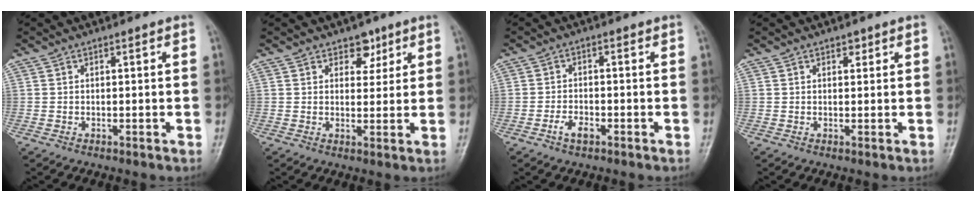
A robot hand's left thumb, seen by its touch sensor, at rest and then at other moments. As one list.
[{"total": 3.8, "force": [2.4, 2.6, 1.4], "torque": [0.009, -0.013, 0.034]}, {"total": 3.1, "force": [-1.7, 1.6, 2.0], "torque": [-0.035, 0.013, -0.030]}, {"total": 1.2, "force": [0.8, 0.8, 0.5], "torque": [0.002, -0.004, 0.009]}]